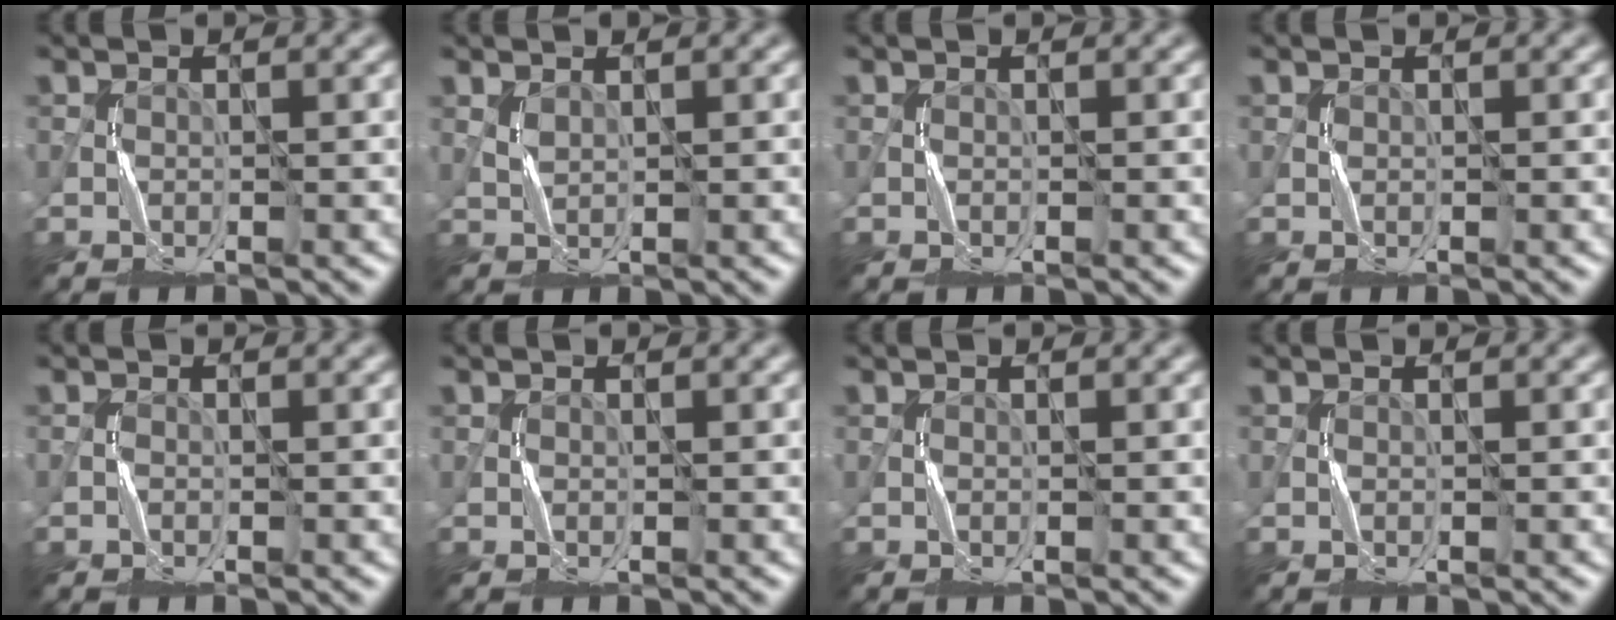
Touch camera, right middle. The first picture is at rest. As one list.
[{"total": 0.7, "force": [0.6, 0.3, 0.3], "torque": [-0.015, -0.001, 0.017]}, {"total": 0.0}, {"total": 0.0}, {"total": 0.5, "force": [-0.4, 0.2, 0.1], "torque": [-0.004, 0.001, -0.008]}, {"total": 0.0}, {"total": 0.0}, {"total": 0.0}]